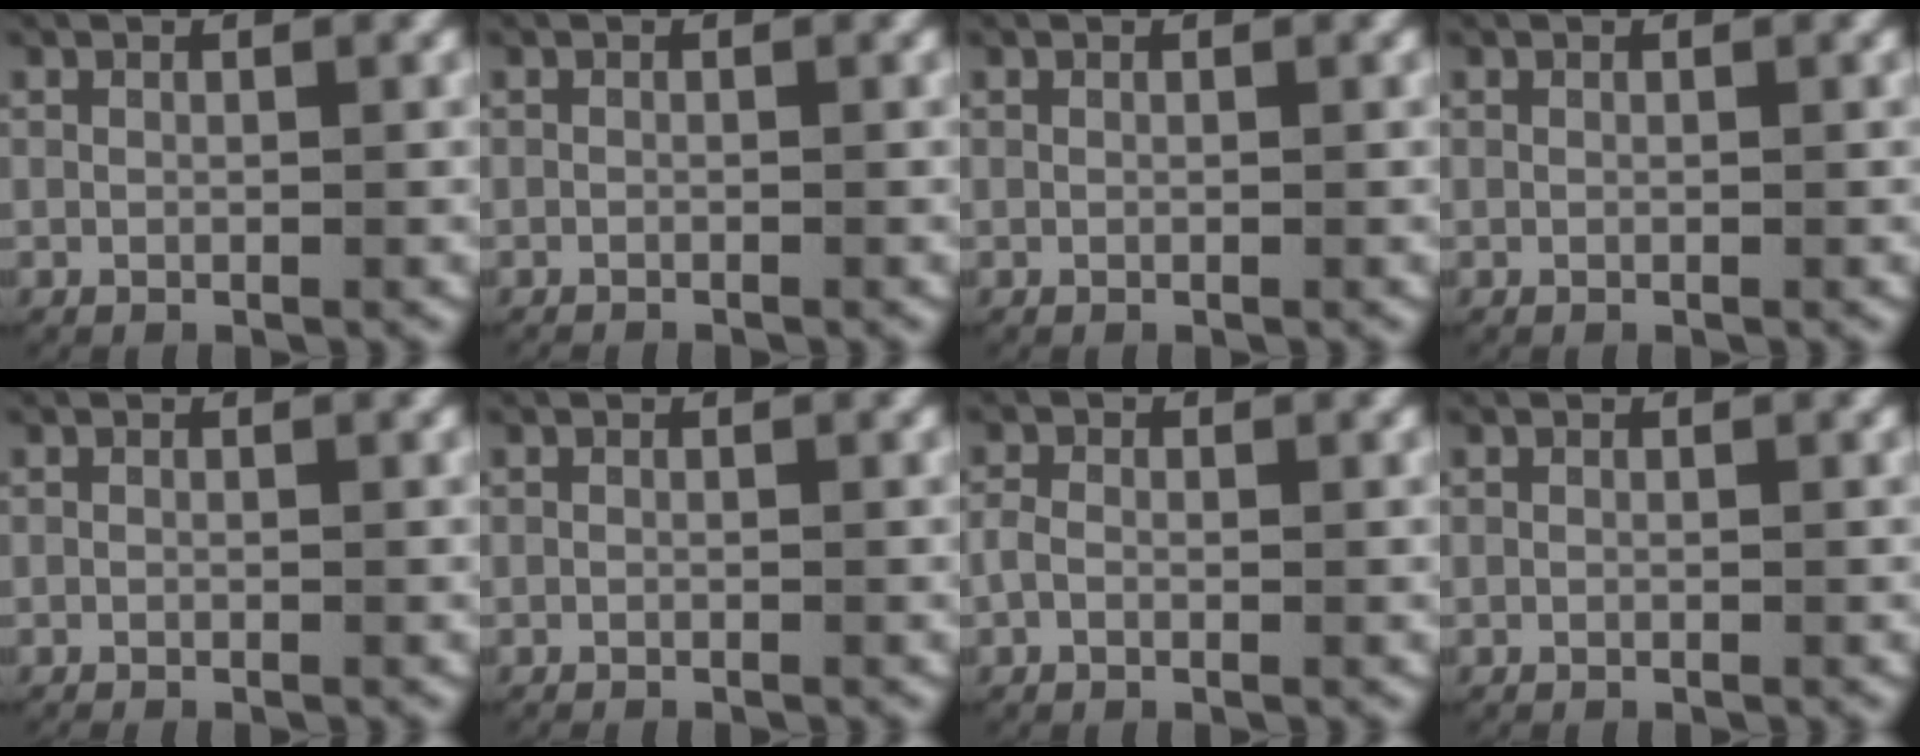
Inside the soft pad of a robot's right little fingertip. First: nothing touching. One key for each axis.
{"total": 0.7, "fx": -0.7, "fy": 0.1, "fz": 0.0, "tx": -0.006, "ty": -0.009, "tz": -0.008}
{"total": 0.0}
{"total": 0.0}
{"total": 0.6, "fx": -0.6, "fy": 0.1, "fz": 0.0, "tx": -0.006, "ty": -0.008, "tz": -0.007}
{"total": 0.7, "fx": -0.7, "fy": 0.1, "fz": 0.0, "tx": -0.006, "ty": -0.008, "tz": -0.008}
{"total": 1.3, "fx": -0.5, "fy": 0.9, "fz": 0.7, "tx": -0.020, "ty": -0.001, "tz": -0.011}
{"total": 0.0}